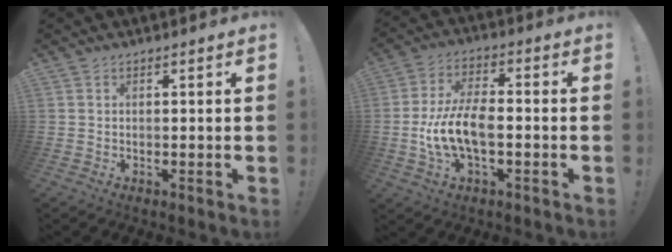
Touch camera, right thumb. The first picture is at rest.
{"total": 12.2, "force": [-2.6, 6.0, 10.3], "torque": [-0.216, 0.003, -0.046]}